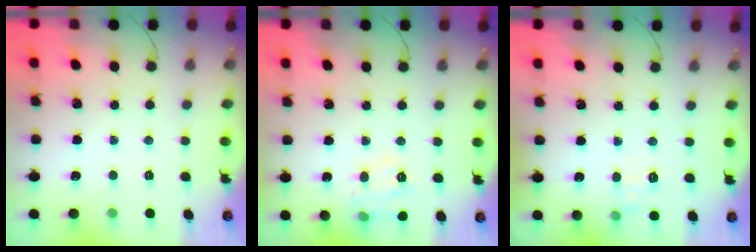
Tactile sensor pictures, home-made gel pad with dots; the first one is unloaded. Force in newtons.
{"total": 11.6, "press": 11.6, "slide": 0.4}
{"total": 6.7, "press": 6.5, "slide": 1.7}